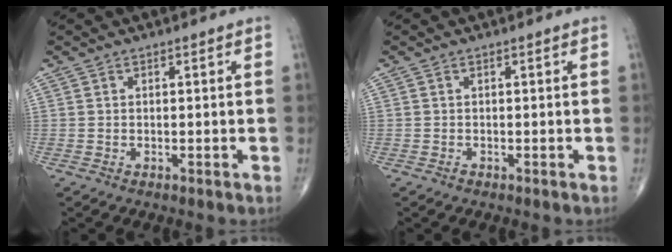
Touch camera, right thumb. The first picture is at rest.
{"total": 0.0}